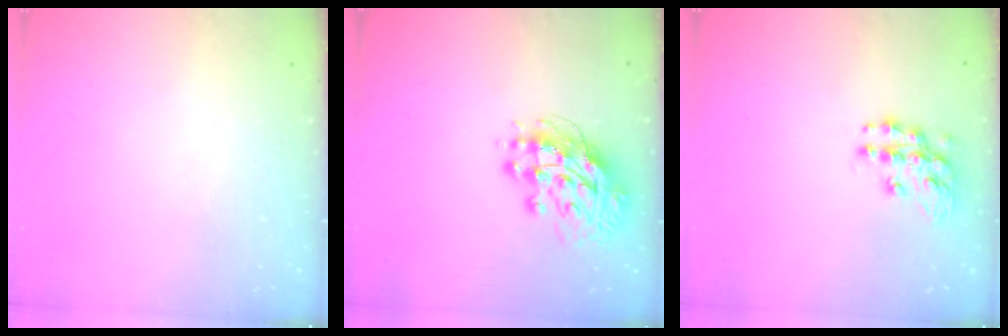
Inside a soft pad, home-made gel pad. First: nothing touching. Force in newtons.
{"total": 13.5, "press": 13.4, "slide": 1.5}
{"total": 11.8, "press": 11.7, "slide": 0.6}